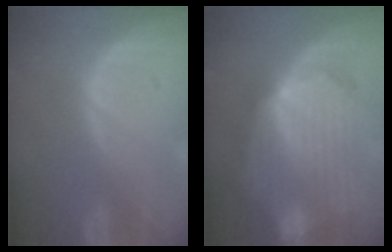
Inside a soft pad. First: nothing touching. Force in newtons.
{"total": 10.4, "press": 10.4, "slide": 0.8}